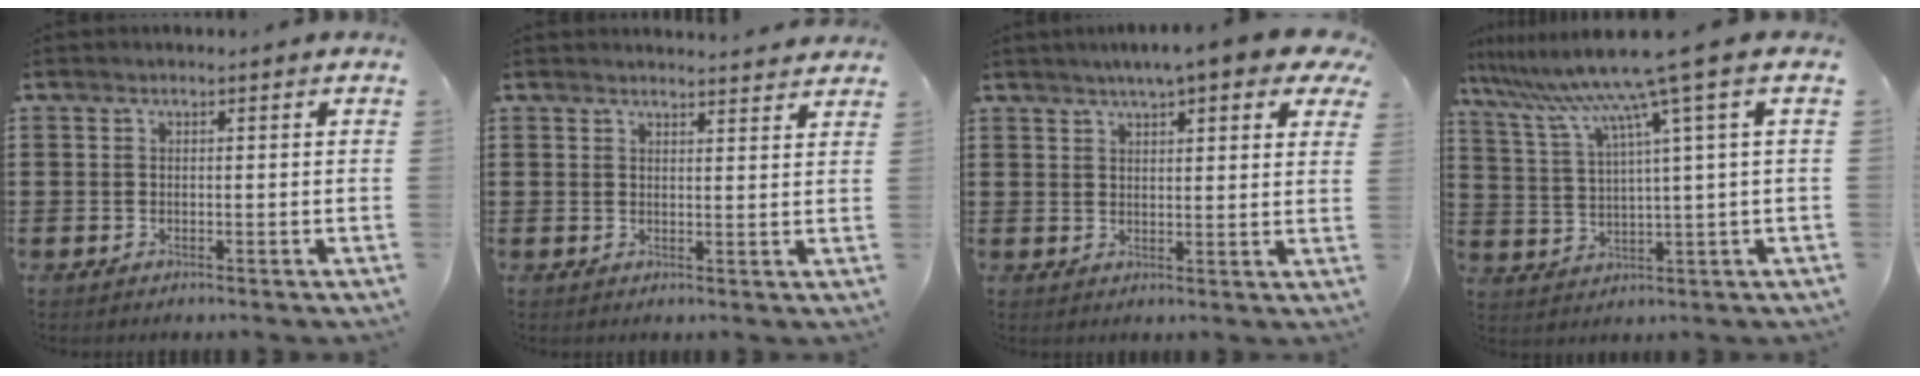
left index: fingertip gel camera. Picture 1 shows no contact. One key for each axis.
{"total": 2.4, "fx": 2.4, "fy": -0.2, "fz": 0.1, "tx": -0.009, "ty": -0.009, "tz": 0.046}
{"total": 5.7, "fx": 4.6, "fy": 0.5, "fz": 3.4, "tx": -0.071, "ty": -0.007, "tz": 0.078}
{"total": 10.0, "fx": 6.5, "fy": -1.2, "fz": 7.5, "tx": -0.177, "ty": -0.038, "tz": 0.099}